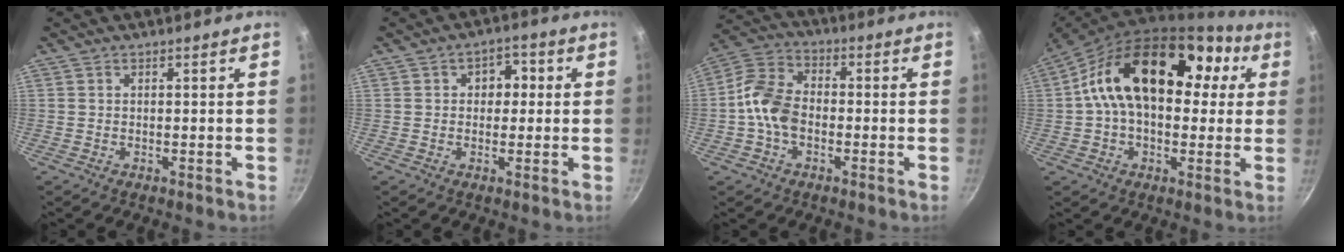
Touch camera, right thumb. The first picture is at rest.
{"total": 4.8, "force": [0.7, 3.7, 2.9], "torque": [-0.003, 0.007, 0.004]}
{"total": 9.4, "force": [-1.9, 6.4, 6.6], "torque": [-0.116, 0.033, -0.054]}
{"total": 22.1, "force": [4.5, 14.3, 16.3], "torque": [-0.234, 0.042, 0.057]}